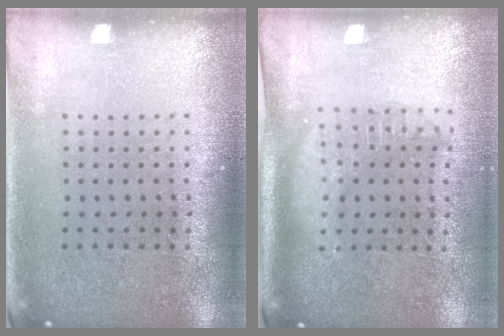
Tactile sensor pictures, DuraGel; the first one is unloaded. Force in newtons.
{"total": 1.8, "press": 1.6, "slide": 1.0}